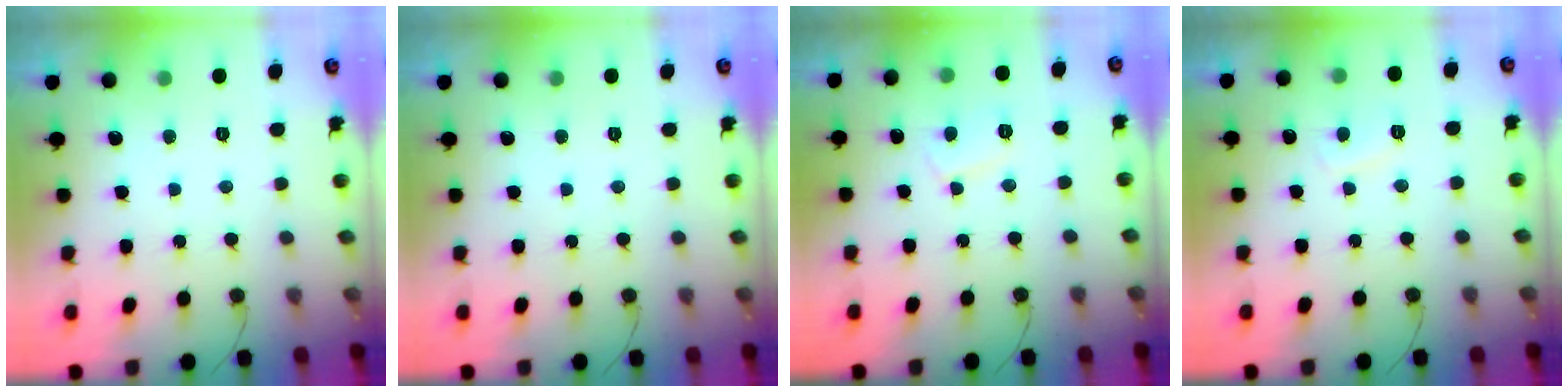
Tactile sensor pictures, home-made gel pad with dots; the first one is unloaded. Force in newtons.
{"total": 0.0}
{"total": 5.4, "press": 5.4, "slide": 0.4}
{"total": 2.2, "press": 2.2, "slide": 0.6}